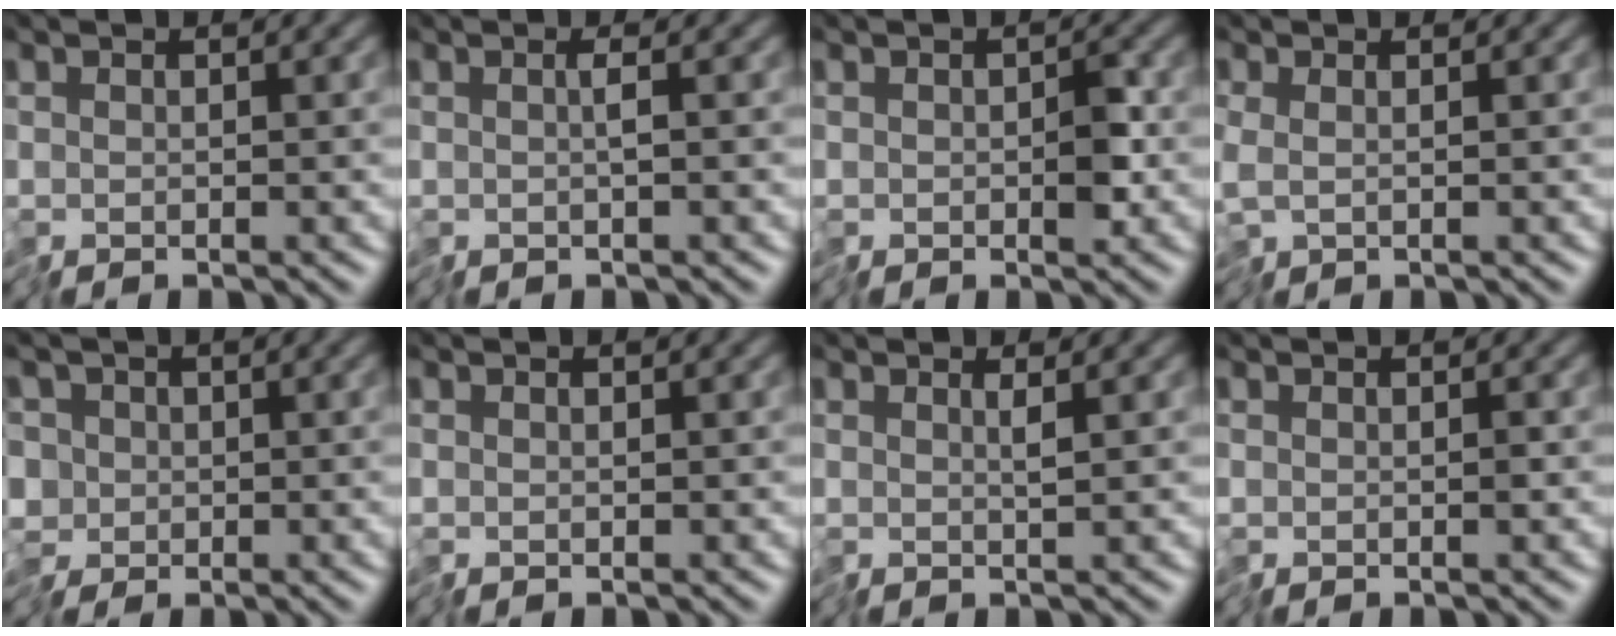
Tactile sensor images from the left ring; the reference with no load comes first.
{"total": 1.0, "force": [-0.3, -0.3, 0.9], "torque": [-0.021, 0.001, -0.005]}
{"total": 2.3, "force": [-0.5, 1.2, 1.9], "torque": [-0.031, -0.002, -0.008]}
{"total": 1.8, "force": [-0.8, 0.9, 1.4], "torque": [-0.037, -0.009, -0.019]}
{"total": 2.9, "force": [-0.3, 2.7, 1.0], "torque": [-0.020, 0.003, -0.021]}
{"total": 0.0}
{"total": 0.7, "force": [0.3, -0.6, 0.3], "torque": [-0.007, 0.001, 0.005]}
{"total": 0.5, "force": [-0.2, 0.1, 0.4], "torque": [-0.010, -0.002, -0.003]}